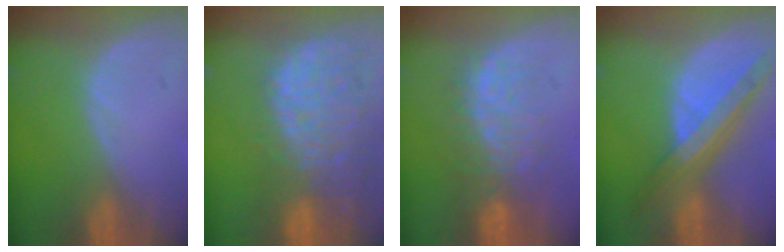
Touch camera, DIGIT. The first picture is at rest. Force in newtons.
{"total": 14.4, "press": 11.8, "slide": 8.3}
{"total": 8.3, "press": 7.9, "slide": 2.5}
{"total": 8.8, "press": 7.7, "slide": 4.3}